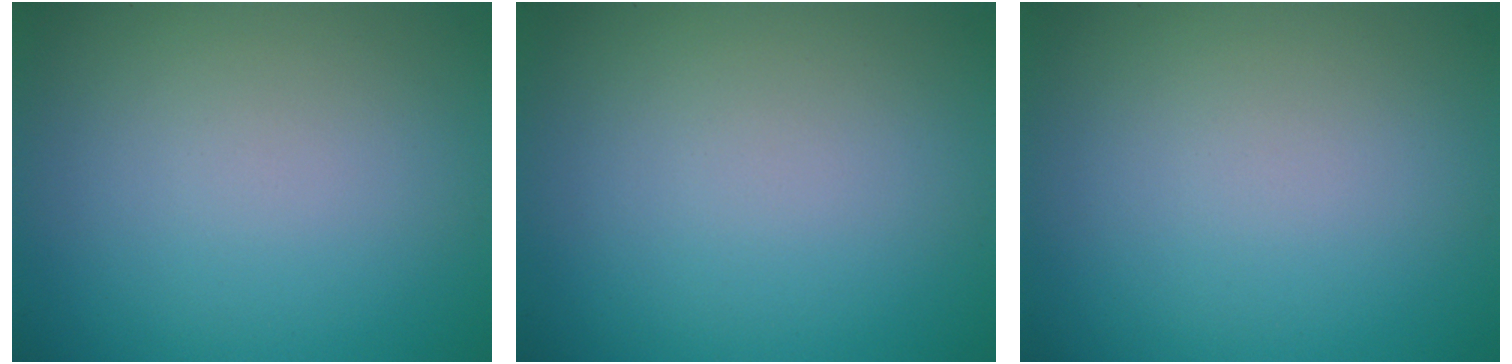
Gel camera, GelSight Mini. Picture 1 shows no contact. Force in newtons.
{"total": 0.0}
{"total": 0.0}